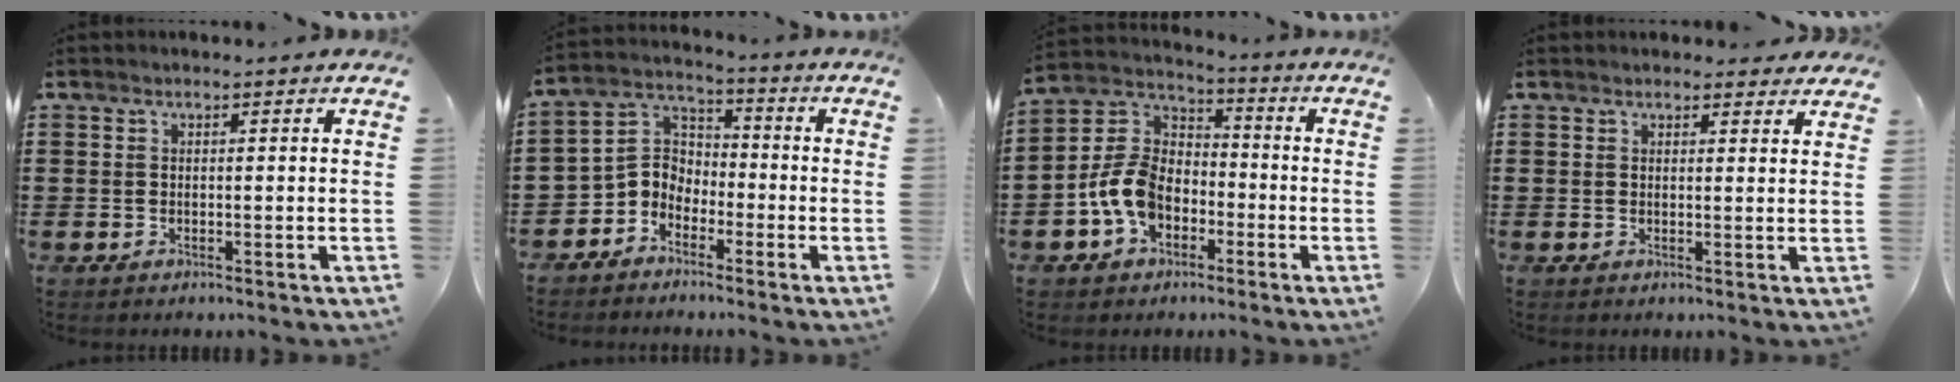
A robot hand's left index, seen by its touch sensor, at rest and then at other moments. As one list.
[{"total": 4.8, "force": [-2.8, 3.8, 0.8], "torque": [-0.041, 0.006, -0.065]}, {"total": 9.1, "force": [-3.5, 6.4, 5.5], "torque": [-0.166, -0.001, -0.079]}, {"total": 1.9, "force": [1.7, 0.6, 0.2], "torque": [-0.001, 0.001, 0.032]}]